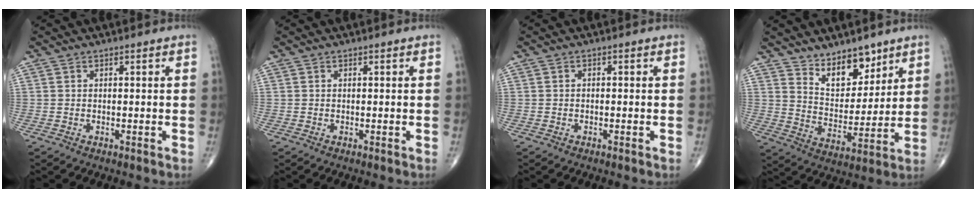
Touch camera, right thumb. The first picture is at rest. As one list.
[{"total": 0.0}, {"total": 0.0}, {"total": 10.1, "force": [7.5, 4.9, 4.6], "torque": [-0.042, -0.062, 0.139]}]